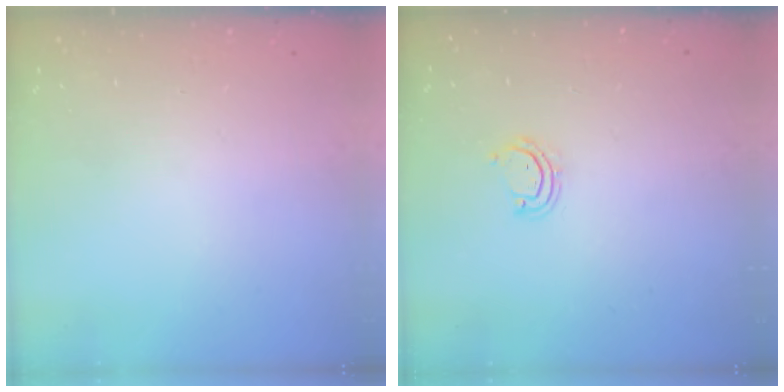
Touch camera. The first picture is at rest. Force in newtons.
{"total": 3.8, "press": 3.8, "slide": 0.2}